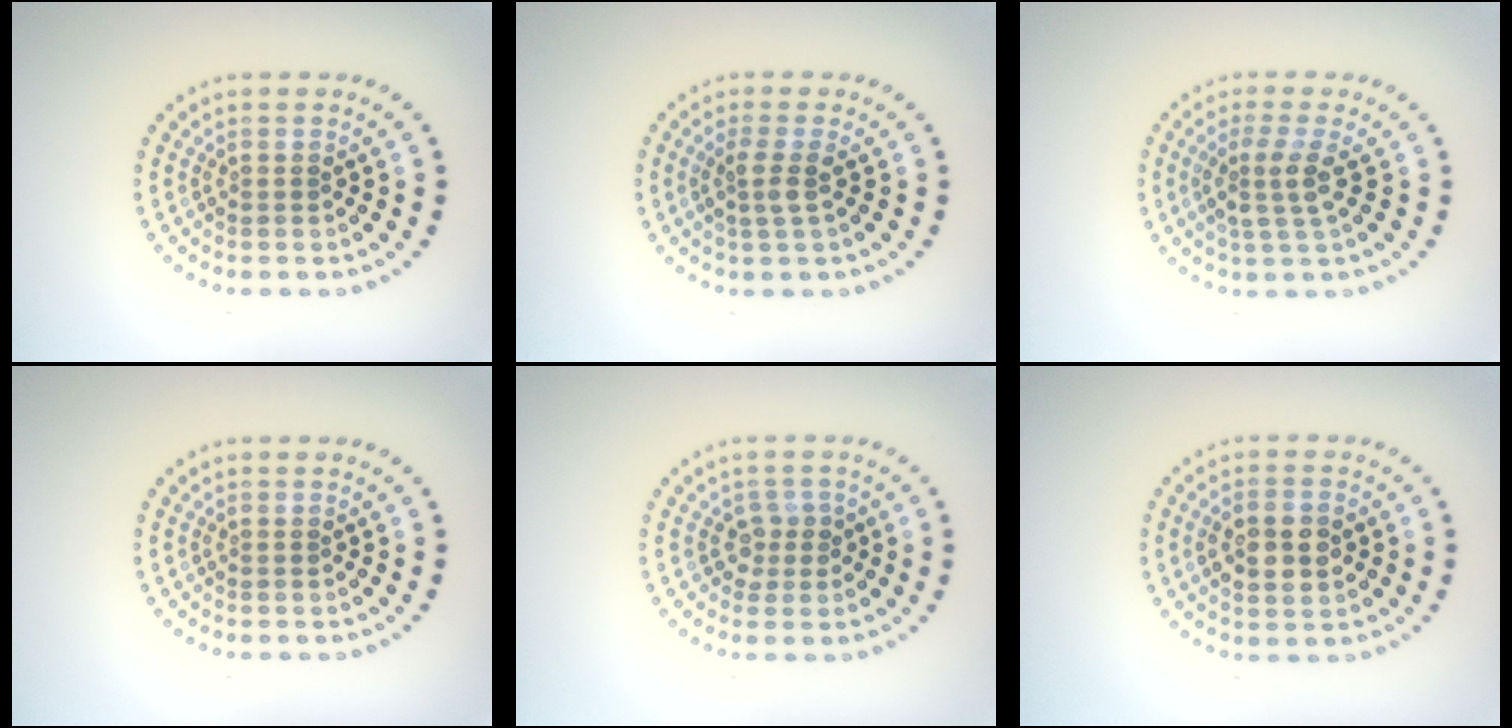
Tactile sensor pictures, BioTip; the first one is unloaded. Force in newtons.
{"total": 1.9, "press": 1.5, "slide": 1.2}
{"total": 2.7, "press": 2.2, "slide": 1.6}
{"total": 0.0}
{"total": 1.8, "press": 1.4, "slide": 1.0}
{"total": 3.8, "press": 3.8, "slide": 0.2}